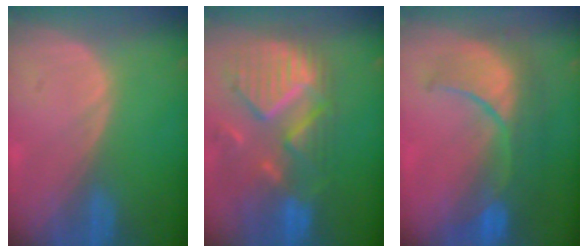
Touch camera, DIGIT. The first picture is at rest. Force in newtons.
{"total": 11.8, "press": 10.4, "slide": 5.5}
{"total": 10.0, "press": 9.2, "slide": 4.1}